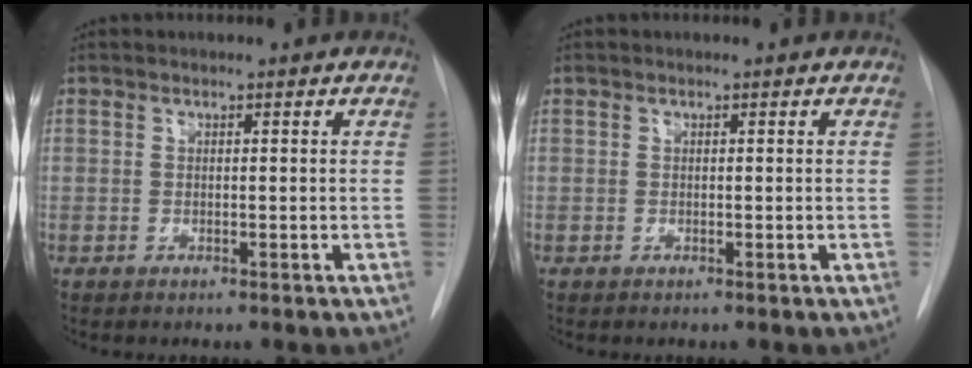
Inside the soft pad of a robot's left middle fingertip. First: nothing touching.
{"total": 0.0}